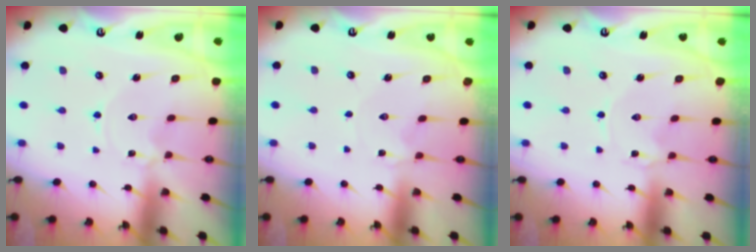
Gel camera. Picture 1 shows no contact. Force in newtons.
{"total": 1.4, "press": 1.4, "slide": 0.3}
{"total": 0.6, "press": 0.6, "slide": 0.1}